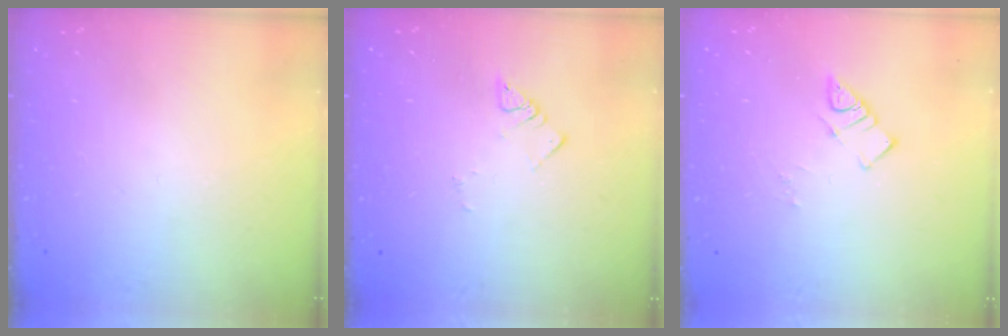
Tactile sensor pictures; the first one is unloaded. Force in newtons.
{"total": 2.6, "press": 2.5, "slide": 0.2}
{"total": 3.7, "press": 3.6, "slide": 0.2}